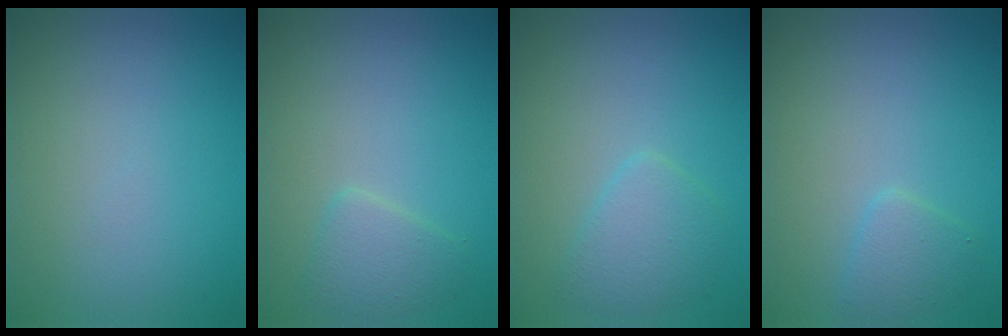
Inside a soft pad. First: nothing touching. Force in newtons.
{"total": 1.9, "press": 1.9, "slide": 0.1}
{"total": 2.4, "press": 2.4, "slide": 0.1}
{"total": 1.6, "press": 1.6, "slide": 0.1}